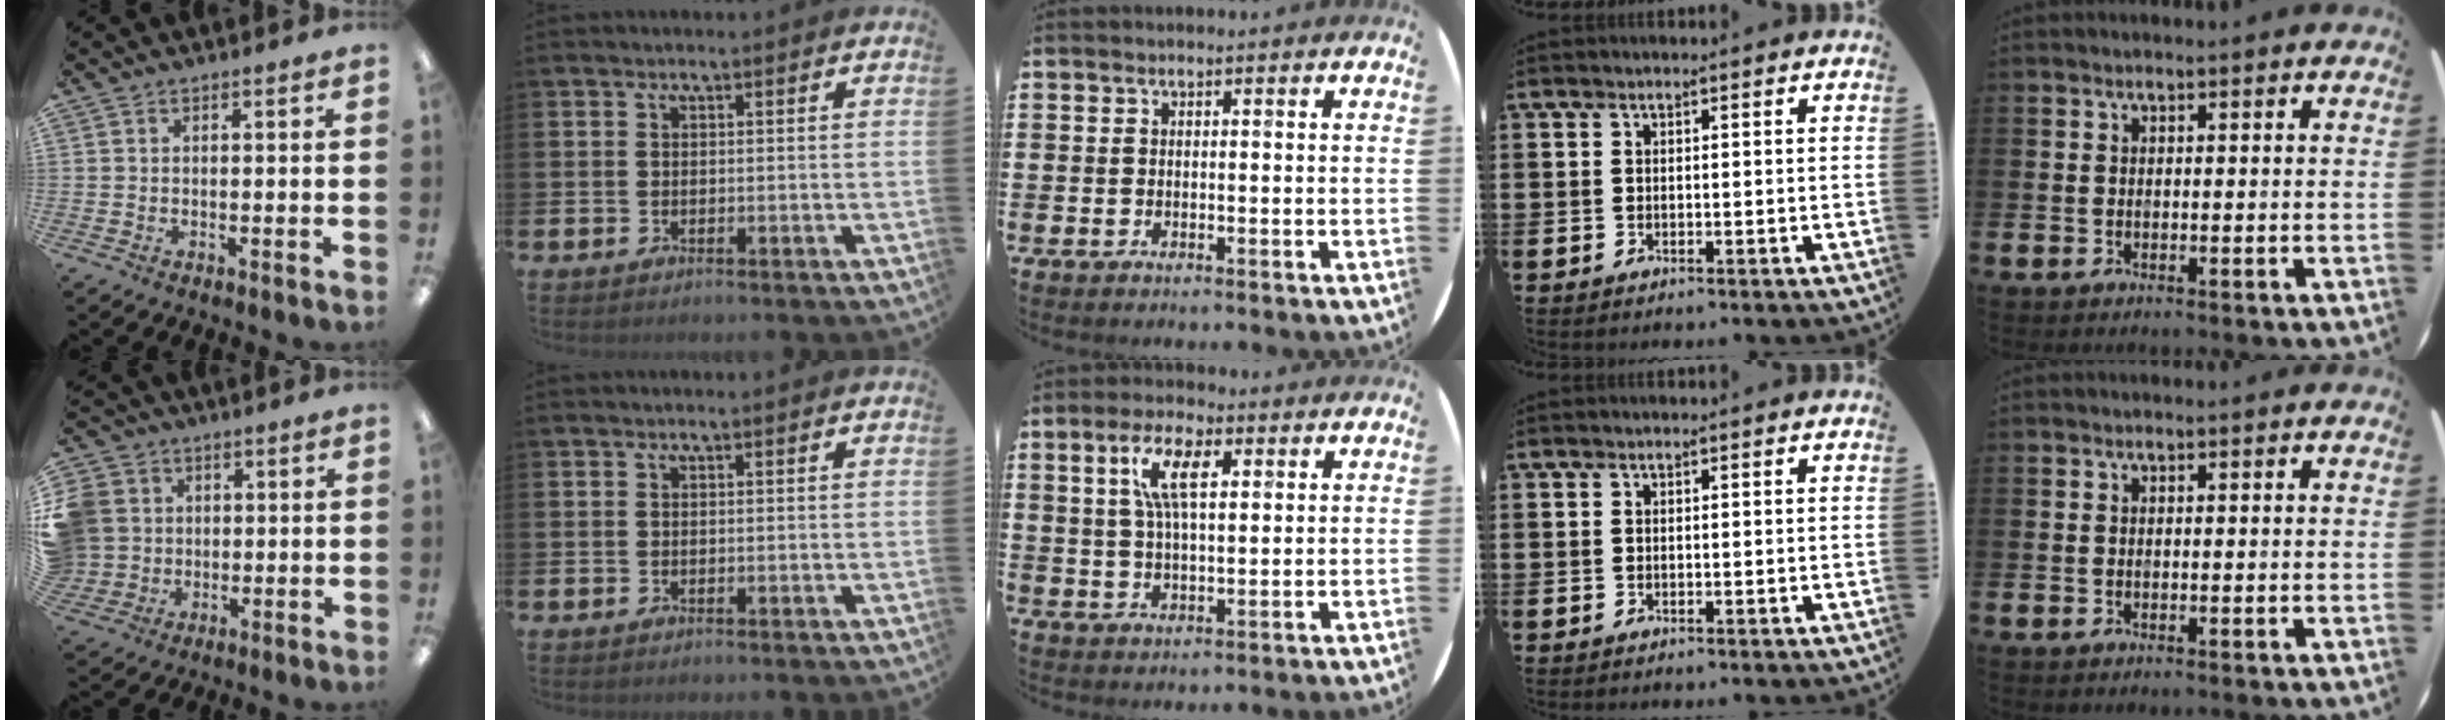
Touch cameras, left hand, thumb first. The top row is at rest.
{"thumb": {"total": 9.8, "force": [2.0, 9.2, 2.5], "torque": [-0.082, 0.001, 0.044]}, "middle": {"total": 7.7, "force": [3.4, 2.8, 6.2], "torque": [-0.127, 0.009, 0.057]}}